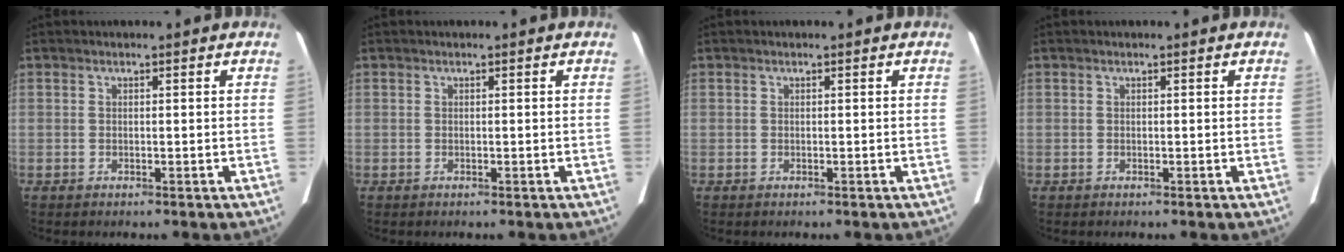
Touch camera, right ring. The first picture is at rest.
{"total": 0.0}
{"total": 0.0}
{"total": 0.0}